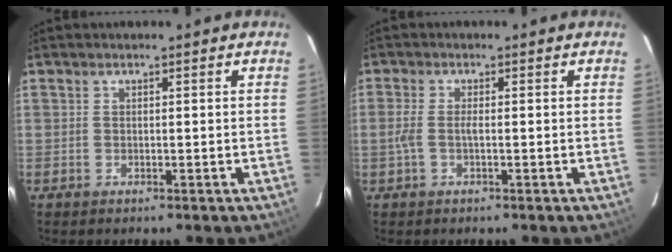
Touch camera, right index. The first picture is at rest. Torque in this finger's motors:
{"motor_torque": [0.41, -0.14, 0.15, 0.05]}